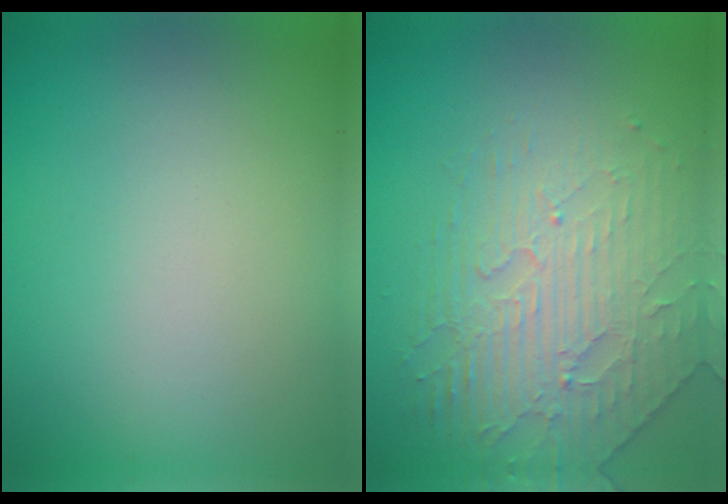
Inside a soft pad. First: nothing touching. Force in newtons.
{"total": 4.0, "press": 3.6, "slide": 1.6}